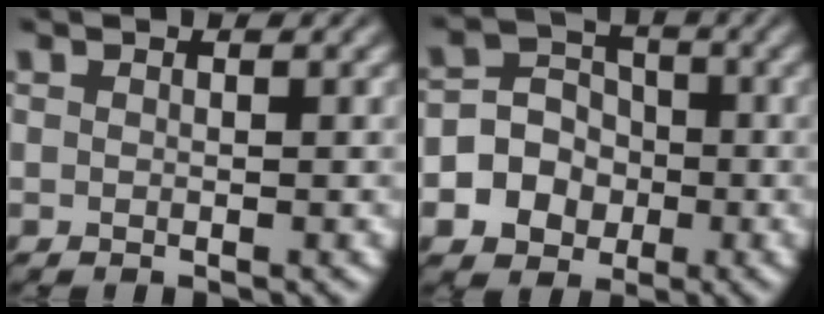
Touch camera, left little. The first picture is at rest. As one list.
[{"total": 6.4, "force": [-2.0, 5.8, 1.8], "torque": [-0.022, 0.012, -0.059]}]